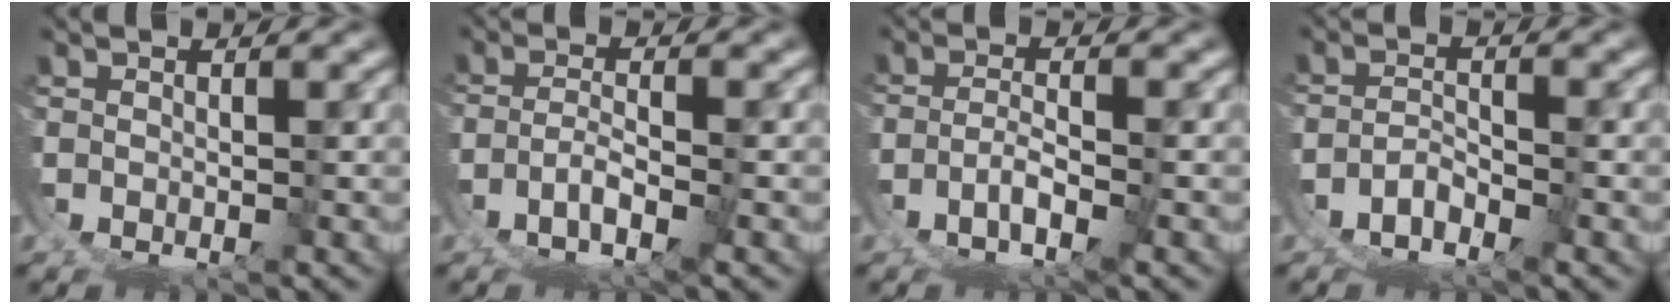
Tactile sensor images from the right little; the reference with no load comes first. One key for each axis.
{"total": 3.5, "fx": -2.6, "fy": -0.1, "fz": 2.3, "tx": -0.028, "ty": -0.008, "tz": -0.040}
{"total": 3.4, "fx": -2.5, "fy": -0.4, "fz": 2.3, "tx": -0.028, "ty": -0.010, "tz": -0.037}
{"total": 5.1, "fx": -3.6, "fy": 3.2, "fz": 1.8, "tx": -0.038, "ty": -0.012, "tz": -0.064}